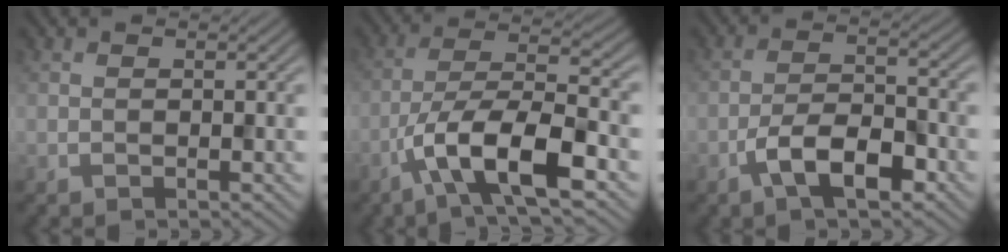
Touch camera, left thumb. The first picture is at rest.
{"total": 10.8, "force": [-5.3, 3.3, 8.8], "torque": [-0.160, -0.003, -0.104]}
{"total": 6.7, "force": [-3.6, 2.6, 5.0], "torque": [-0.092, 0.006, -0.072]}